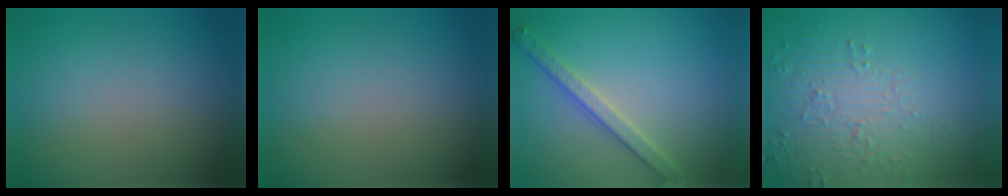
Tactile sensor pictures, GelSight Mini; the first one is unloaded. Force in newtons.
{"total": 0.0}
{"total": 2.8, "press": 2.8, "slide": 0.7}
{"total": 4.5, "press": 3.9, "slide": 2.2}